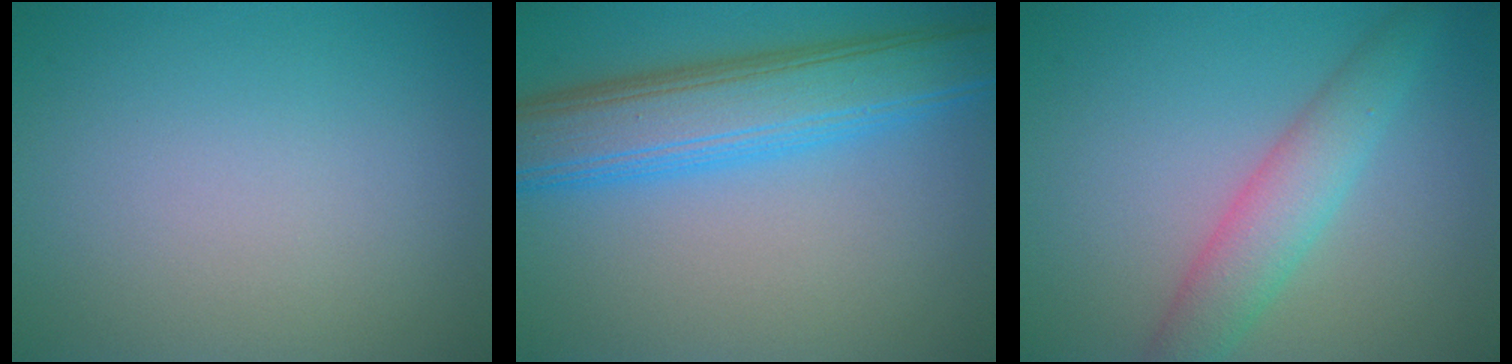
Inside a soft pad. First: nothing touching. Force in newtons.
{"total": 7.8, "press": 7.8, "slide": 0.1}
{"total": 3.9, "press": 3.9, "slide": 0.0}